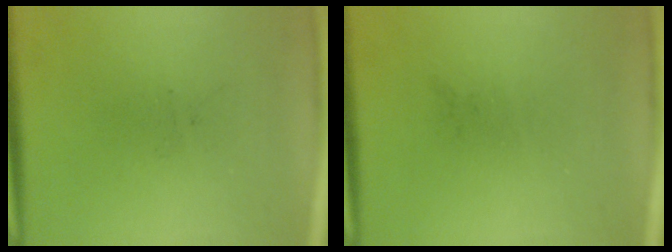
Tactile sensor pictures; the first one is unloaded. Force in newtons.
{"total": 0.0}